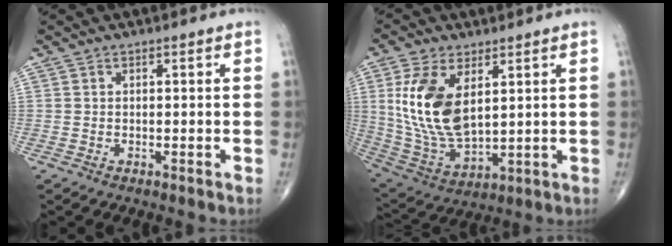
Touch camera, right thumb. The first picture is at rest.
{"total": 15.5, "force": [4.1, 8.2, 12.5], "torque": [-0.248, -0.020, 0.096]}